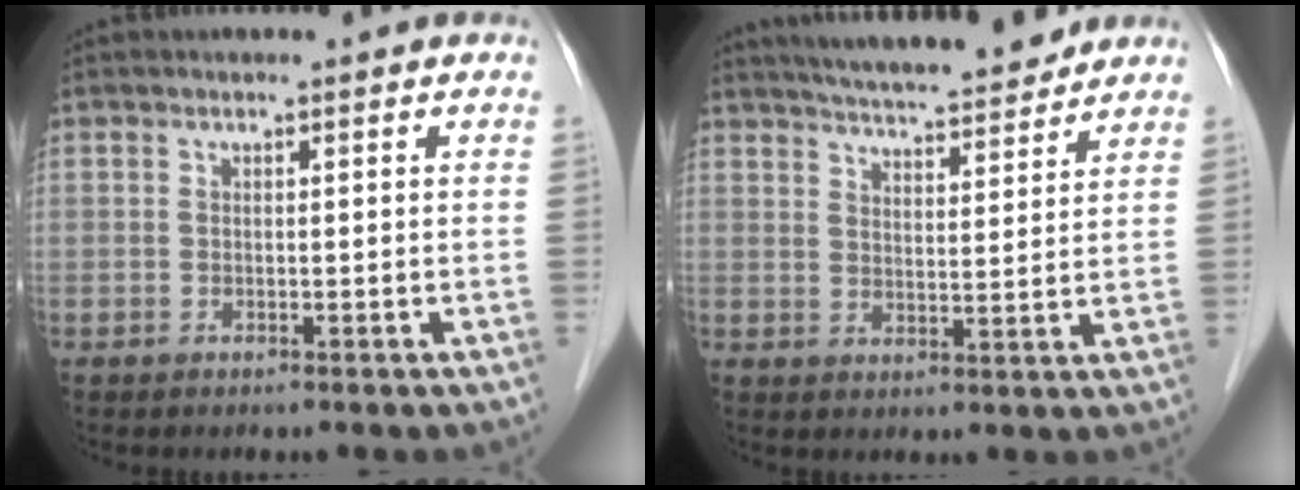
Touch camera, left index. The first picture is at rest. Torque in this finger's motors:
{"motor_torque": [0.16, -0.34, 0.20, 0.04]}